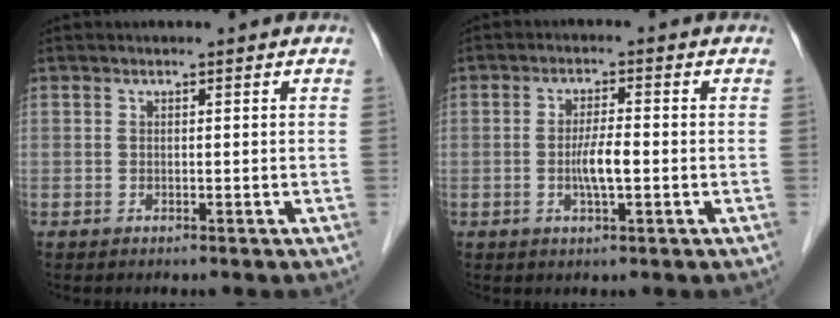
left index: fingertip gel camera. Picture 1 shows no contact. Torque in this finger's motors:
{"motor_torque": [0.79, 0.47, 0.16, 0.05]}